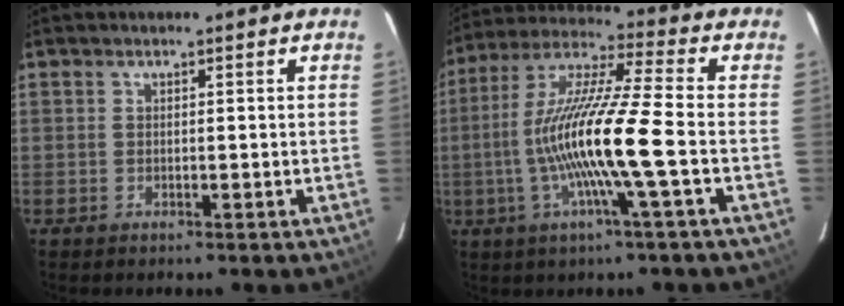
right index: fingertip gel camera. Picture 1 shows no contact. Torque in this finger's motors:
{"motor_torque": [1.44, -0.70, 1.05, 0.21]}